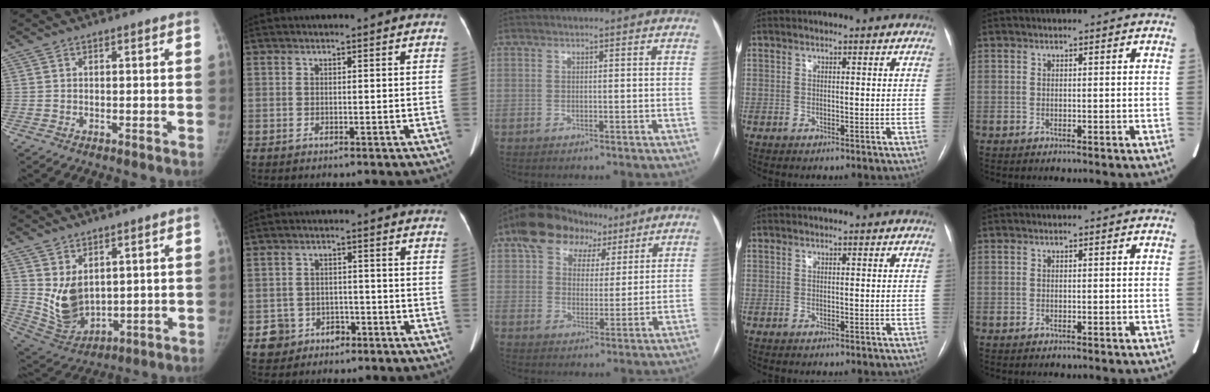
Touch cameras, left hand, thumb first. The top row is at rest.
{"thumb": {"total": 9.3, "force": [2.8, 6.1, 6.5], "torque": [-0.099, -0.032, 0.080]}, "index": {"total": 4.3, "force": [-2.4, 3.6, 0.2], "torque": [0.003, 0.006, -0.031]}, "middle": {"total": 11.2, "force": [6.9, 7.3, 5.0], "torque": [-0.078, 0.041, 0.111]}}